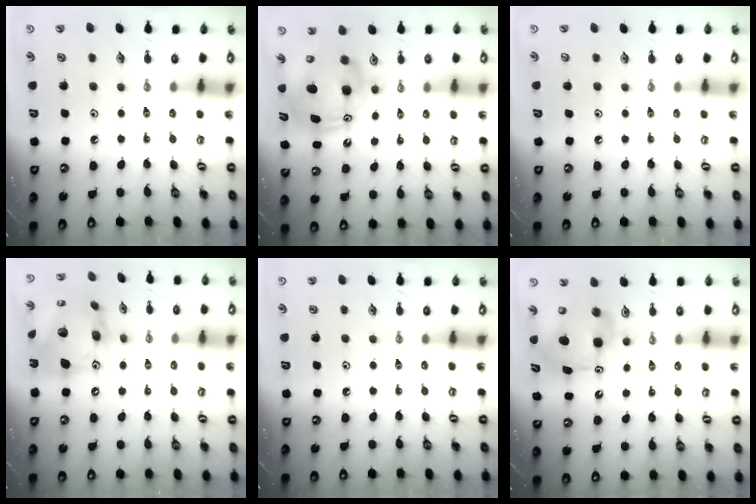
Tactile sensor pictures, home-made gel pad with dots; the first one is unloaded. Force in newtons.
{"total": 12.1, "press": 11.9, "slide": 2.3}
{"total": 1.0, "press": 0.2, "slide": 1.0}
{"total": 18.8, "press": 18.7, "slide": 2.1}
{"total": 0.0}
{"total": 9.2, "press": 9.2, "slide": 0.7}